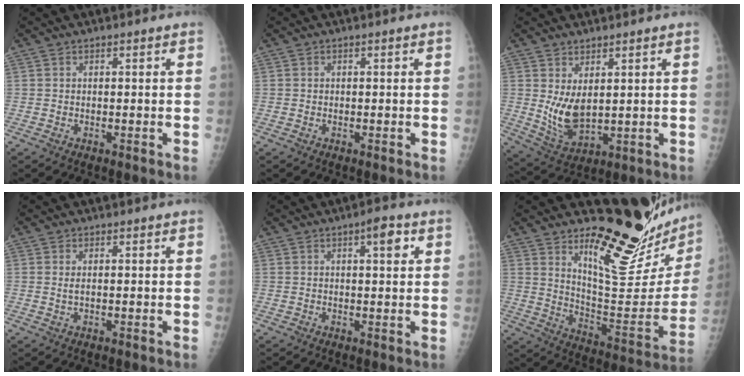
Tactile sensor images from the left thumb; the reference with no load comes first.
{"total": 0.0}
{"total": 7.4, "force": [1.7, 3.7, 6.1], "torque": [-0.110, -0.026, 0.050]}
{"total": 1.3, "force": [0.2, 0.5, 1.2], "torque": [-0.027, 0.000, 0.007]}
{"total": 4.0, "force": [1.7, 1.2, 3.4], "torque": [-0.043, -0.003, 0.022]}
{"total": 23.5, "force": [18.2, 6.0, 13.6], "torque": [-0.155, -0.167, 0.264]}